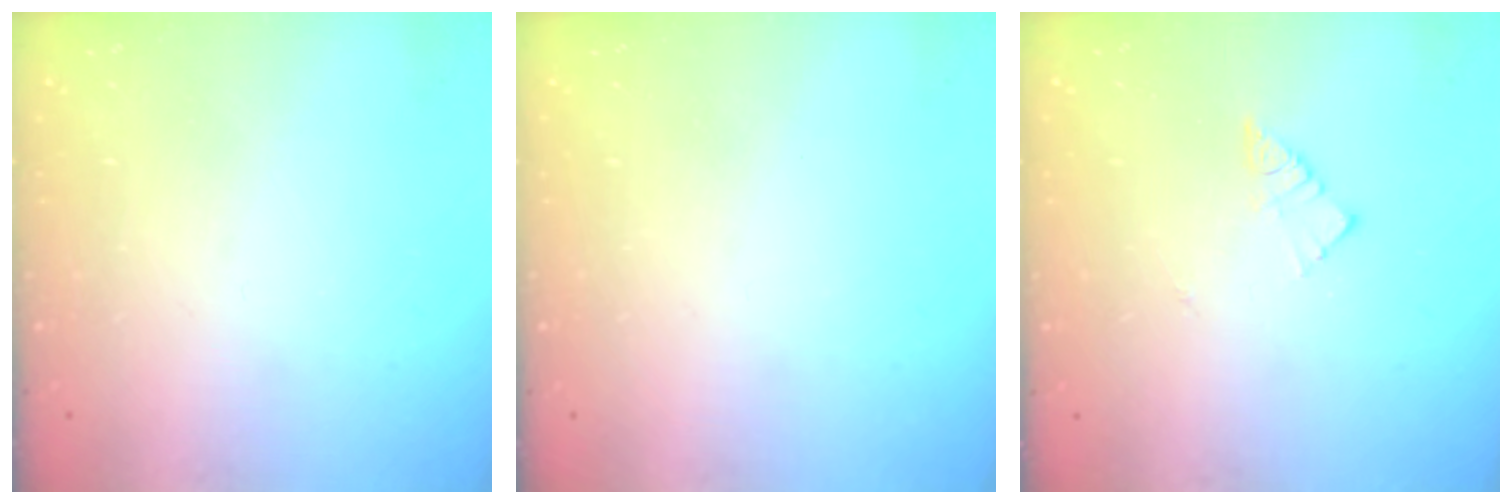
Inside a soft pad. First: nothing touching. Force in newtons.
{"total": 0.0}
{"total": 4.6, "press": 4.6, "slide": 0.2}